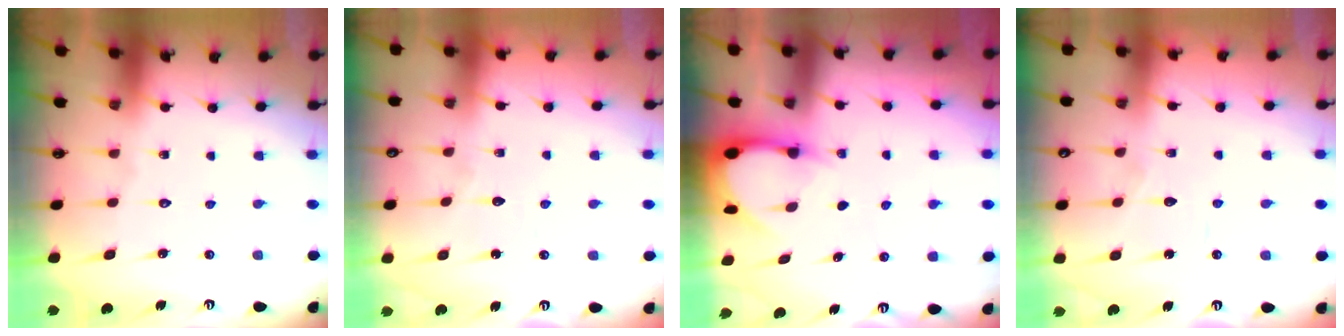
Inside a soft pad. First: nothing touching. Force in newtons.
{"total": 4.1, "press": 4.0, "slide": 0.6}
{"total": 3.0, "press": 3.0, "slide": 0.4}
{"total": 5.4, "press": 5.4, "slide": 0.4}